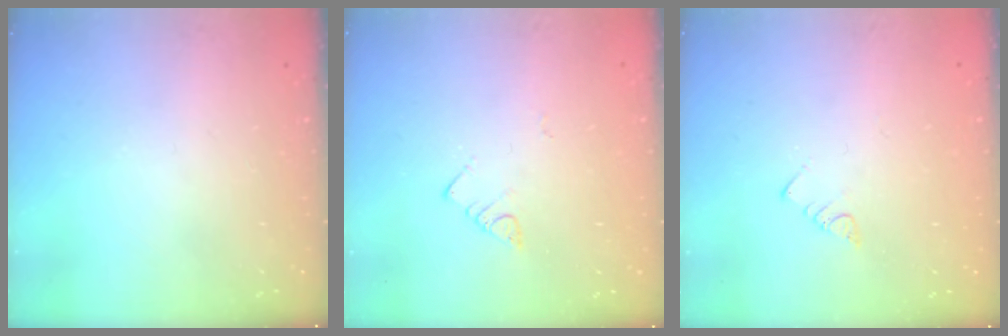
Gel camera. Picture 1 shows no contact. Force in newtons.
{"total": 2.7, "press": 2.6, "slide": 0.5}
{"total": 3.0, "press": 3.0, "slide": 0.2}